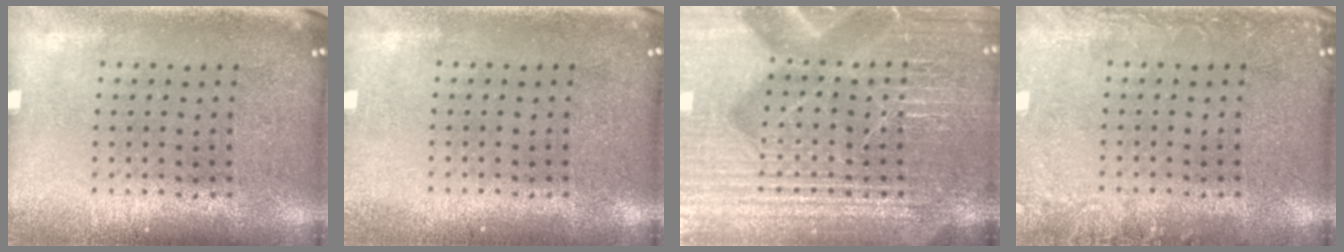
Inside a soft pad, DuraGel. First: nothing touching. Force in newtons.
{"total": 1.0, "press": 1.0, "slide": 0.1}
{"total": 7.6, "press": 7.5, "slide": 1.0}
{"total": 2.0, "press": 2.0, "slide": 0.2}